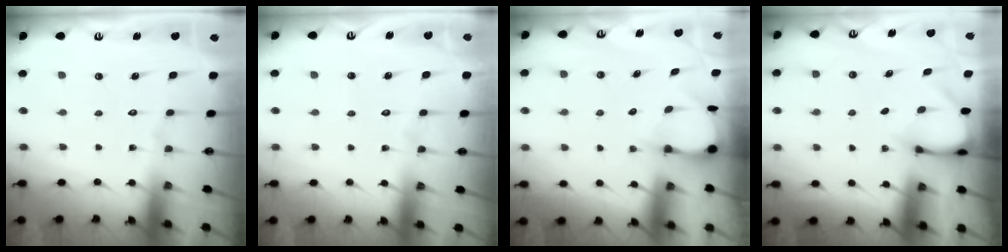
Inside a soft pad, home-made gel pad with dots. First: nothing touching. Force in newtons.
{"total": 2.9, "press": 2.9, "slide": 0.3}
{"total": 3.5, "press": 3.5, "slide": 0.3}
{"total": 3.3, "press": 3.3, "slide": 0.3}